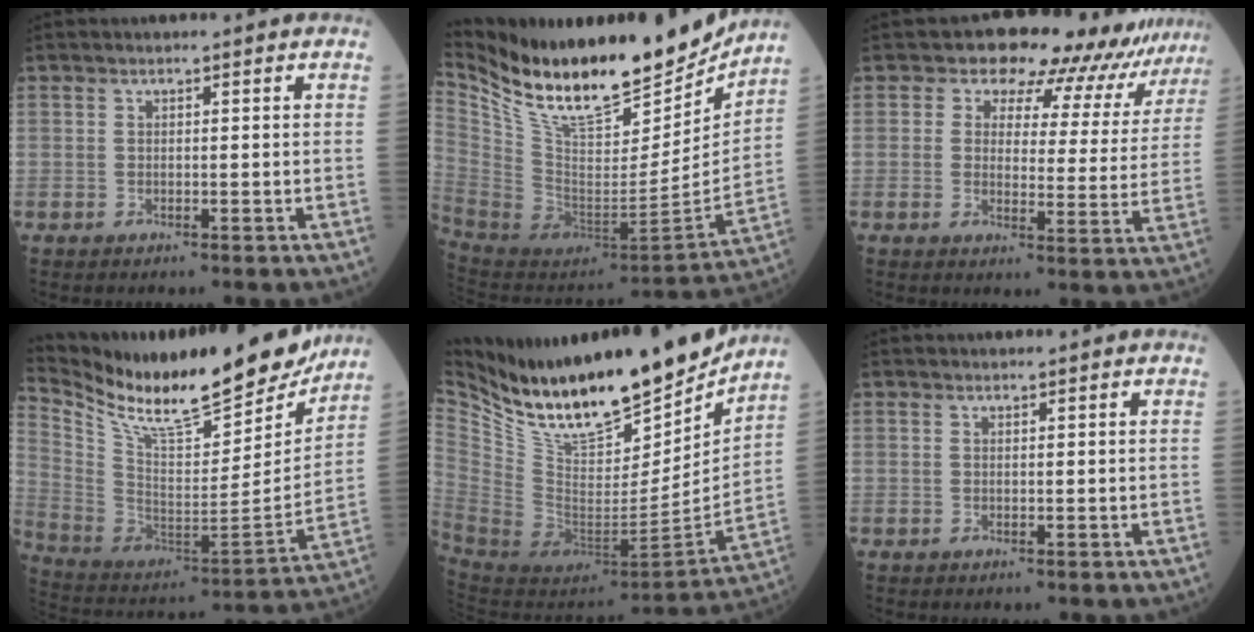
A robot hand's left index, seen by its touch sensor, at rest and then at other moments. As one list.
[{"total": 26.5, "force": [21.6, 7.4, 13.5], "torque": [-0.251, -0.030, 0.354]}, {"total": 13.1, "force": [12.2, 4.1, 2.6], "torque": [-0.010, -0.034, 0.113]}, {"total": 26.1, "force": [22.1, 5.1, 13.0], "torque": [-0.236, -0.044, 0.350]}, {"total": 25.6, "force": [21.1, 6.9, 12.8], "torque": [-0.229, -0.045, 0.353]}, {"total": 0.0}]